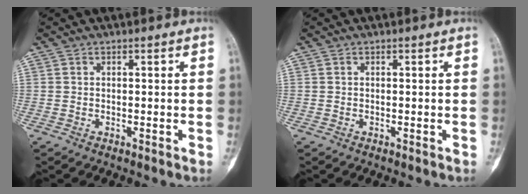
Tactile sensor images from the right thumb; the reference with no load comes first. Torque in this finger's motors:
{"motor_torque": [0.05, -0.13, -0.22, 0.02, 0.04]}